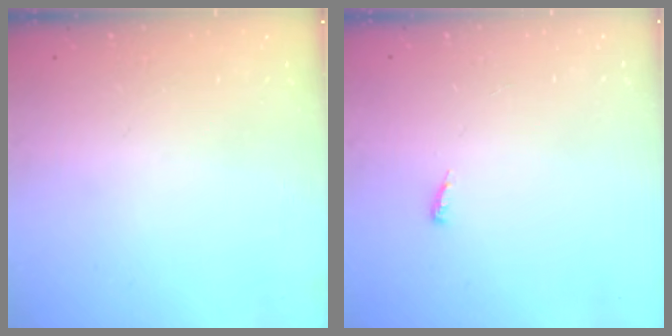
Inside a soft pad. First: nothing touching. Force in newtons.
{"total": 4.6, "press": 4.5, "slide": 0.9}